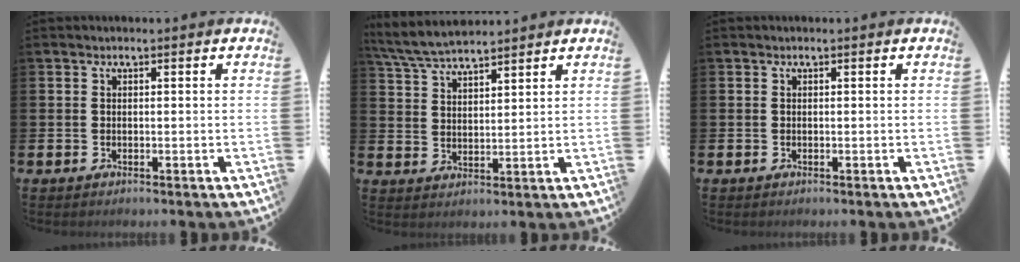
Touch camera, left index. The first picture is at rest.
{"total": 5.8, "force": [5.5, 0.8, 1.5], "torque": [-0.054, -0.019, 0.102]}
{"total": 0.0}